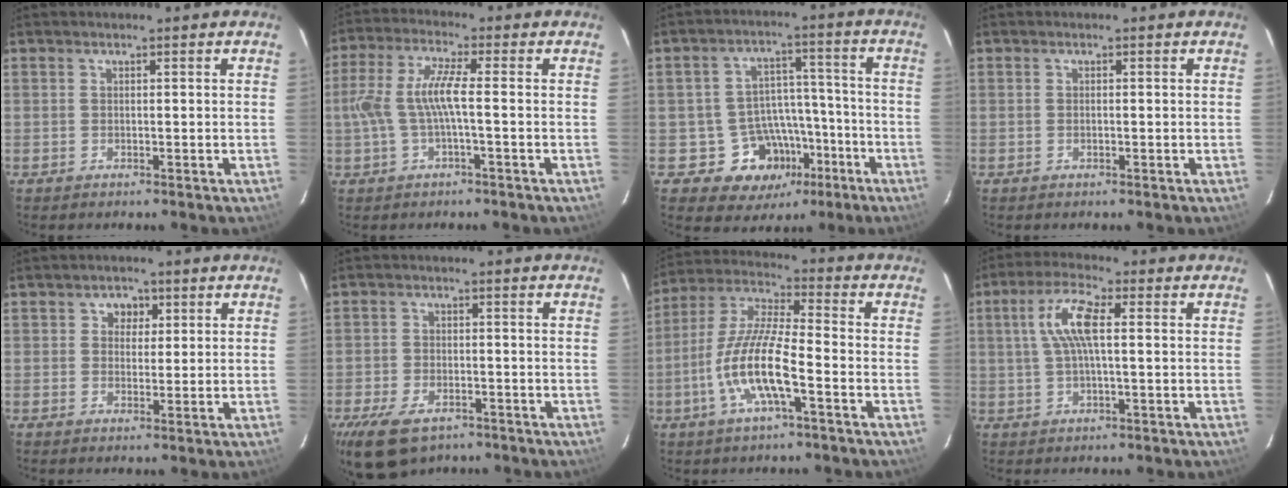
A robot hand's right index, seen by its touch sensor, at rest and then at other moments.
{"total": 7.3, "force": [-1.2, 0.9, 7.1], "torque": [-0.158, 0.007, -0.018]}
{"total": 11.8, "force": [-5.9, 9.6, 3.3], "torque": [-0.063, 0.043, -0.065]}
{"total": 0.0}
{"total": 3.1, "force": [1.0, 2.8, 0.8], "torque": [-0.004, 0.010, 0.014]}
{"total": 10.9, "force": [-7.1, 5.8, 5.9], "torque": [-0.142, -0.018, -0.120]}
{"total": 12.2, "force": [-4.6, 2.1, 11.1], "torque": [-0.231, -0.002, -0.093]}
{"total": 7.6, "force": [1.1, 1.9, 7.3], "torque": [-0.146, 0.014, 0.022]}